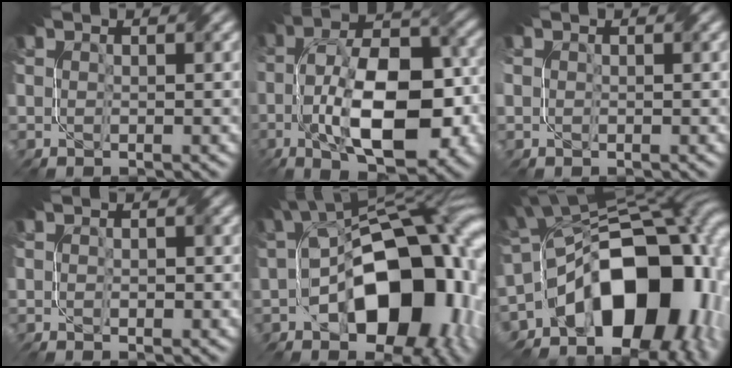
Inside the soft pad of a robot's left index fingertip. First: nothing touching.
{"total": 13.5, "force": [-3.0, 6.6, 11.4], "torque": [-0.189, -0.003, -0.054]}
{"total": 0.6, "force": [0.3, 0.6, -0.1], "torque": [0.004, 0.001, 0.007]}
{"total": 1.8, "force": [-0.4, 0.9, 1.5], "torque": [-0.017, 0.001, 0.004]}
{"total": 16.6, "force": [-2.6, 9.8, 13.1], "torque": [-0.161, 0.021, -0.044]}
{"total": 17.5, "force": [-5.6, 11.7, 11.6], "torque": [-0.161, -0.002, -0.086]}